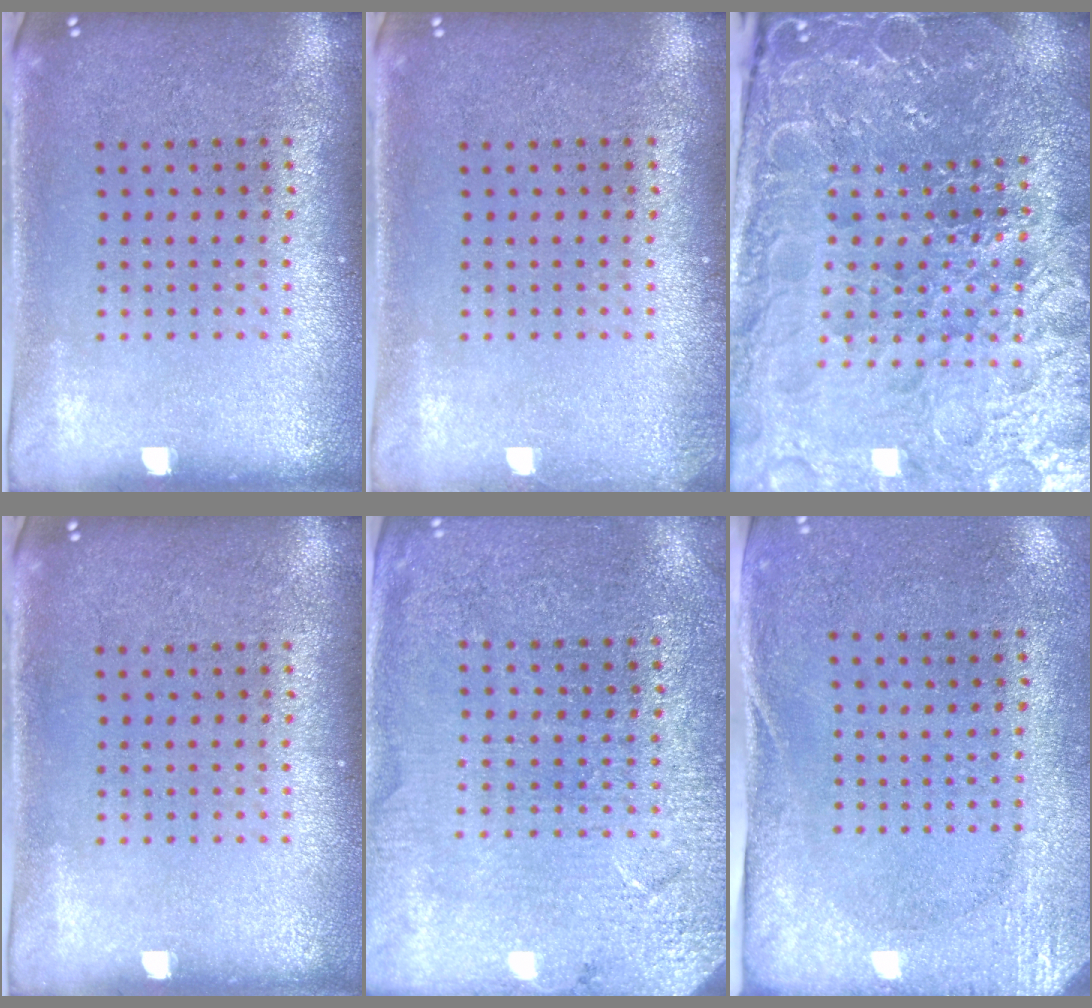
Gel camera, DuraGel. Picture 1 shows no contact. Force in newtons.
{"total": 0.7, "press": 0.7, "slide": 0.2}
{"total": 5.2, "press": 4.9, "slide": 1.6}
{"total": 0.0}
{"total": 2.8, "press": 2.8, "slide": 0.1}
{"total": 2.8, "press": 2.2, "slide": 1.7}